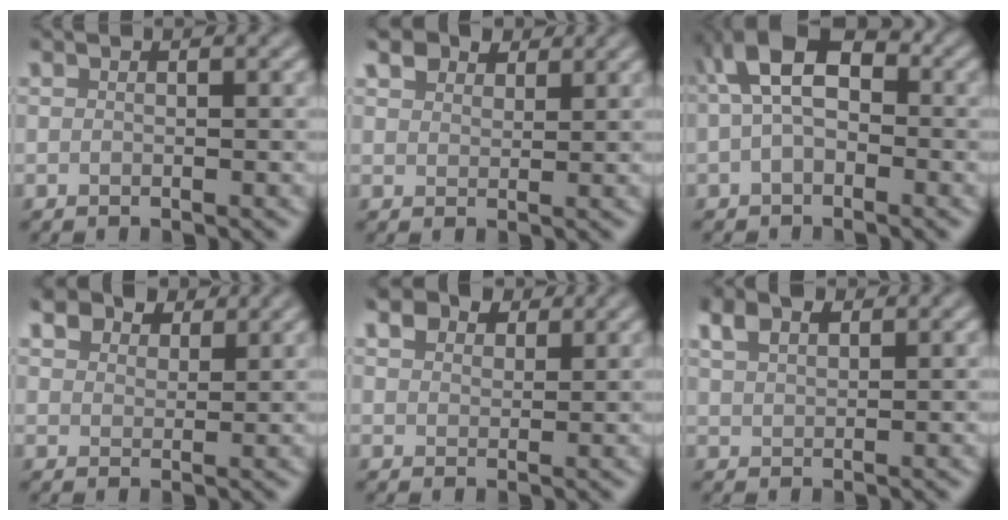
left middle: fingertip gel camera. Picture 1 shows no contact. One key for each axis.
{"total": 3.7, "fx": 2.9, "fy": 1.9, "fz": 1.3, "tx": -0.033, "ty": 0.001, "tz": 0.051}
{"total": 6.0, "fx": 0.3, "fy": 3.6, "fz": 4.8, "tx": -0.086, "ty": 0.023, "tz": -0.010}
{"total": 5.5, "fx": 4.4, "fy": 2.7, "fz": 2.1, "tx": -0.052, "ty": 0.005, "tz": 0.070}
{"total": 3.5, "fx": 2.5, "fy": 2.0, "fz": 1.4, "tx": -0.035, "ty": 0.008, "tz": 0.039}
{"total": 2.9, "fx": 1.9, "fy": 1.5, "fz": 1.7, "tx": -0.040, "ty": 0.010, "tz": 0.039}